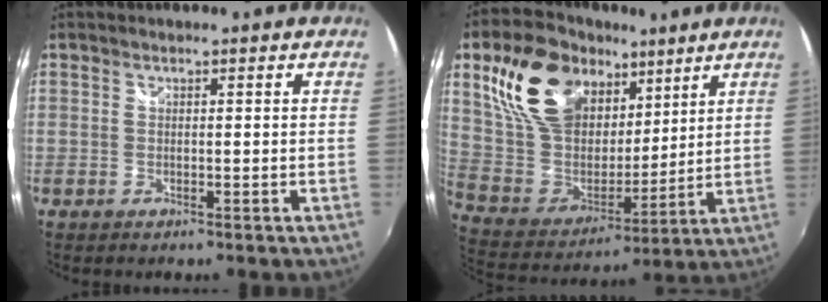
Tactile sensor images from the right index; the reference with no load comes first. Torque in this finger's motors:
{"motor_torque": [1.42, 0.72, 0.74, 0.18]}